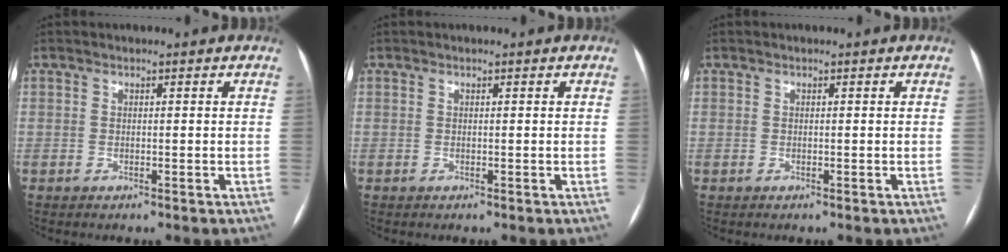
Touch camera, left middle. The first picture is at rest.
{"total": 0.0}
{"total": 0.0}